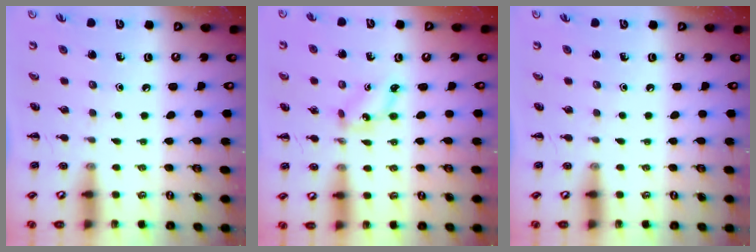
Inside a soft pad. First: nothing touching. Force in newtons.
{"total": 2.1, "press": 2.0, "slide": 0.4}
{"total": 0.0}